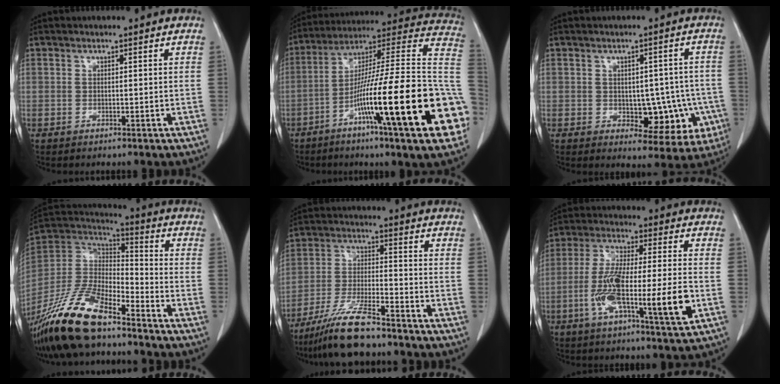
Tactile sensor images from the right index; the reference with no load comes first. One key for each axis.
{"total": 30.3, "fx": -9.7, "fy": 1.4, "fz": 28.7, "tx": -0.344, "ty": -0.013, "tz": -0.170}
{"total": 9.5, "fx": -2.0, "fy": 5.4, "fz": 7.6, "tx": -0.072, "ty": 0.018, "tz": -0.011}
{"total": 19.2, "fx": -14.0, "fy": 5.6, "fz": 11.9, "tx": -0.264, "ty": -0.018, "tz": -0.266}
{"total": 10.5, "fx": -8.5, "fy": 1.1, "fz": 5.9, "tx": -0.118, "ty": -0.024, "tz": -0.160}
{"total": 16.0, "fx": -4.1, "fy": 1.6, "fz": 15.3, "tx": -0.278, "ty": -0.008, "tz": -0.072}